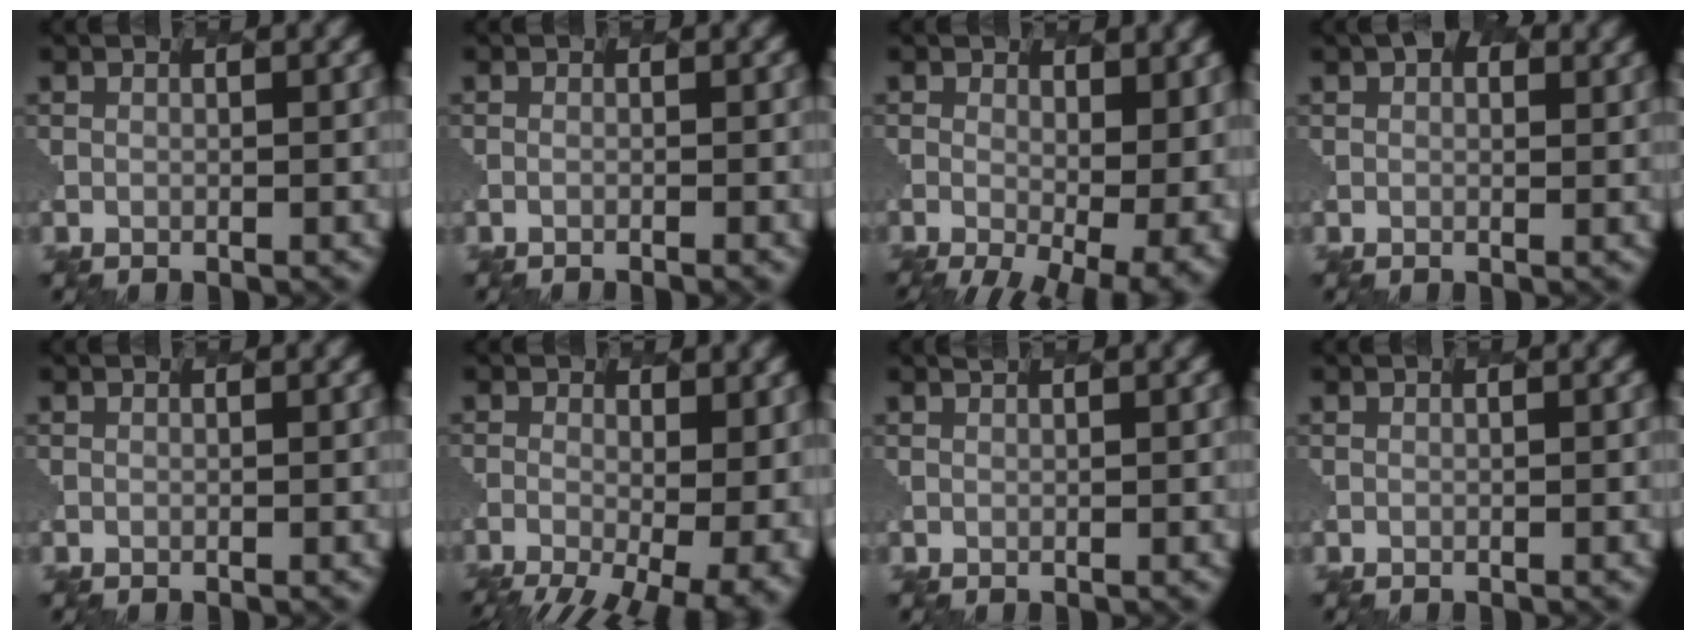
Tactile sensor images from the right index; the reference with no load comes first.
{"total": 0.7, "force": [-0.4, 0.2, 0.5], "torque": [0.000, 0.004, -0.016]}
{"total": 7.8, "force": [-1.4, 3.4, 6.9], "torque": [-0.082, -0.022, 0.001]}
{"total": 2.7, "force": [1.4, 1.7, 1.6], "torque": [0.000, 0.015, -0.004]}
{"total": 0.0}
{"total": 10.6, "force": [-3.7, 4.4, 8.9], "torque": [-0.115, -0.021, -0.033]}
{"total": 1.5, "force": [0.9, 0.7, 1.1], "torque": [-0.001, 0.013, 0.001]}
{"total": 0.0}